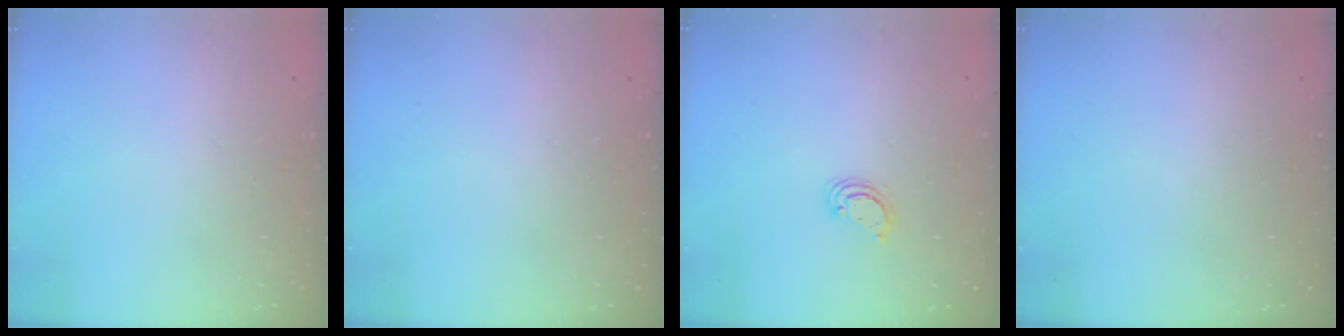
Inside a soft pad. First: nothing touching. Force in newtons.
{"total": 0.0}
{"total": 2.6, "press": 2.6, "slide": 0.3}
{"total": 0.0}